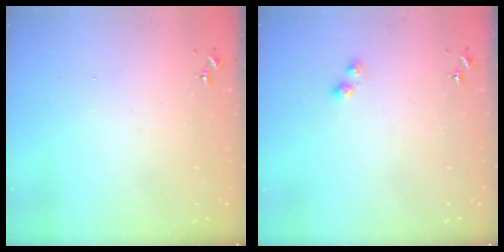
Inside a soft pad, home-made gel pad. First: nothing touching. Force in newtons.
{"total": 3.0, "press": 3.0, "slide": 0.4}